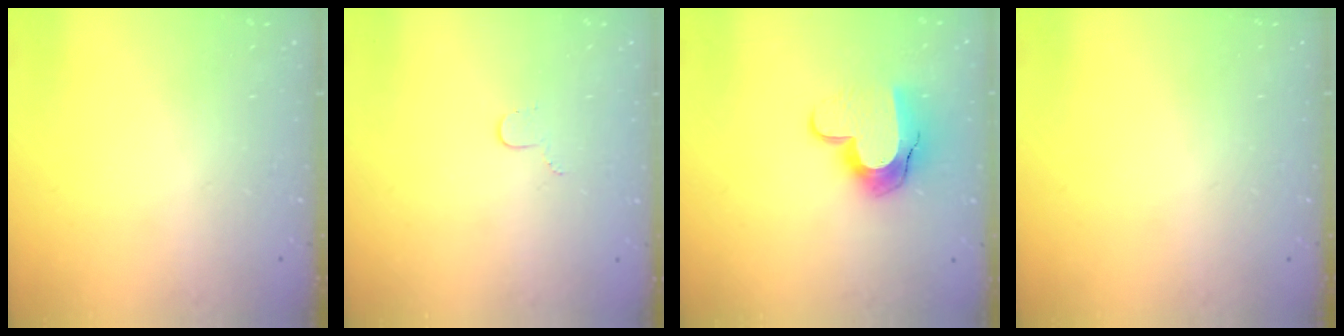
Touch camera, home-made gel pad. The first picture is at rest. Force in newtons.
{"total": 3.4, "press": 3.4, "slide": 0.4}
{"total": 12.7, "press": 12.7, "slide": 0.9}
{"total": 0.0}